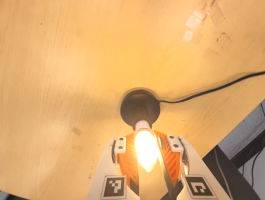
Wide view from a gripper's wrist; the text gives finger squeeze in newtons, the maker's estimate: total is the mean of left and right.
{"total": 14.2, "left": 13.0, "right": 15.3}